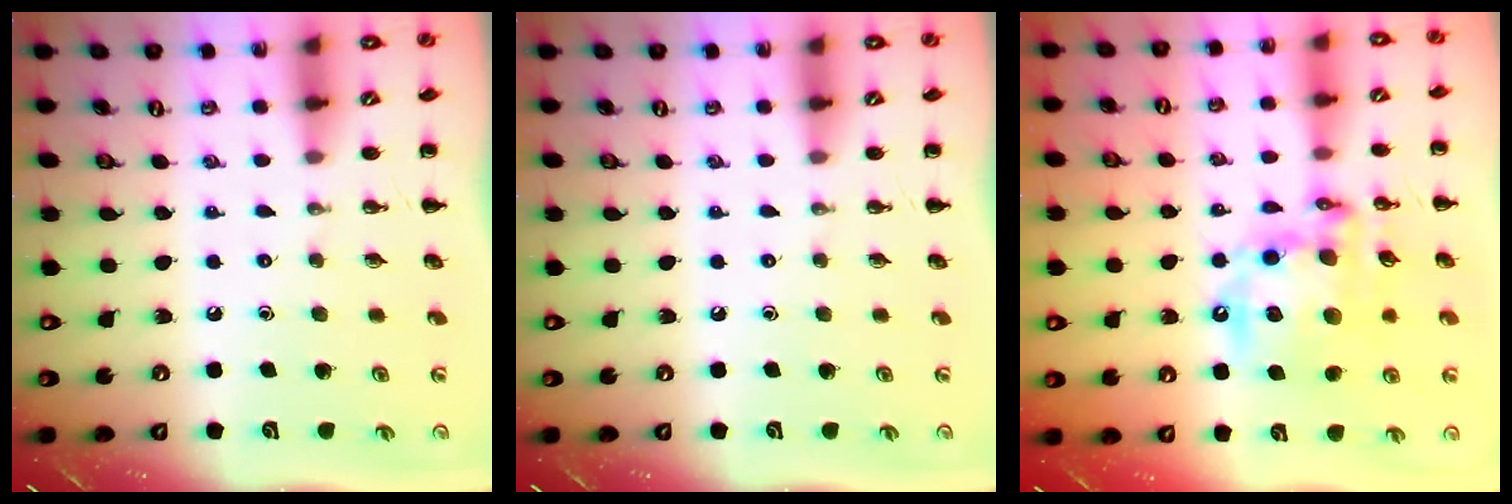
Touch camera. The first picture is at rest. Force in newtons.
{"total": 0.0}
{"total": 17.5, "press": 17.1, "slide": 3.7}